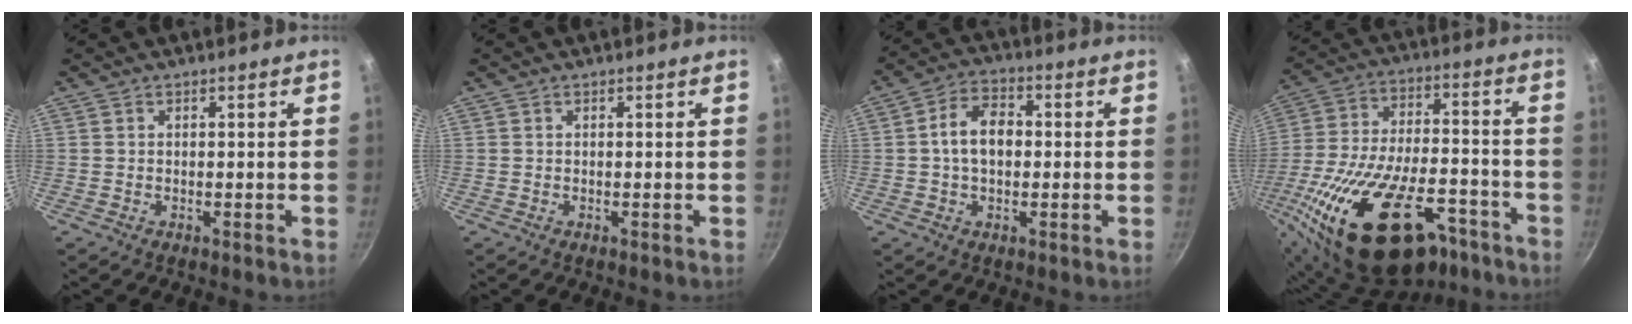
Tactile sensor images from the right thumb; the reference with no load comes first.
{"total": 0.0}
{"total": 8.4, "force": [0.3, 5.6, 6.3], "torque": [-0.090, 0.022, -0.005]}
{"total": 30.2, "force": [-16.0, 15.6, 20.3], "torque": [-0.341, 0.054, -0.257]}